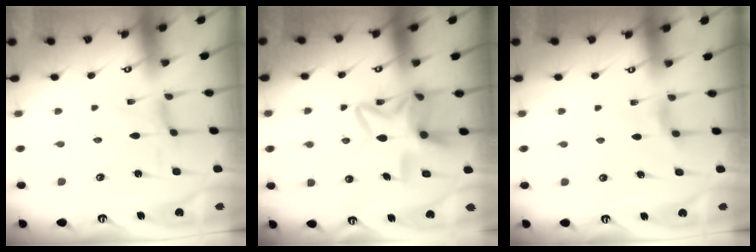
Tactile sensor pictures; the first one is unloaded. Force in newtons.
{"total": 11.5, "press": 11.4, "slide": 1.3}
{"total": 3.8, "press": 3.7, "slide": 0.6}